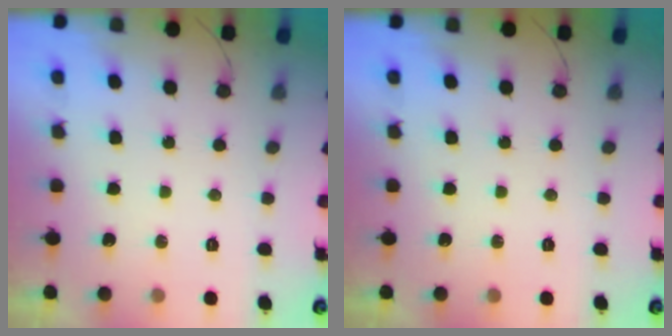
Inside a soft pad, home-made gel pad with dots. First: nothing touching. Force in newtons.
{"total": 0.0}